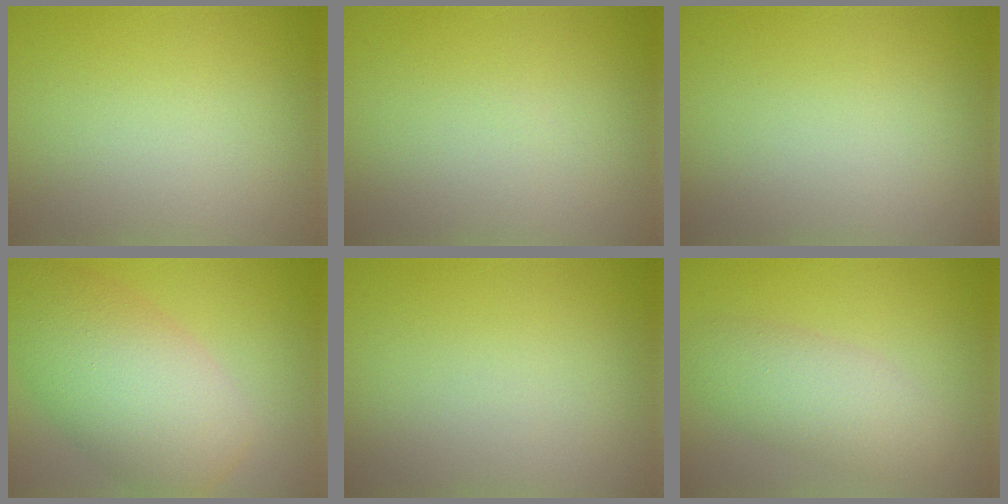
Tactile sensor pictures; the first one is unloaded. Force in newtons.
{"total": 0.0}
{"total": 0.0}
{"total": 9.2, "press": 9.2, "slide": 0.4}
{"total": 0.0}
{"total": 4.1, "press": 4.1, "slide": 0.1}